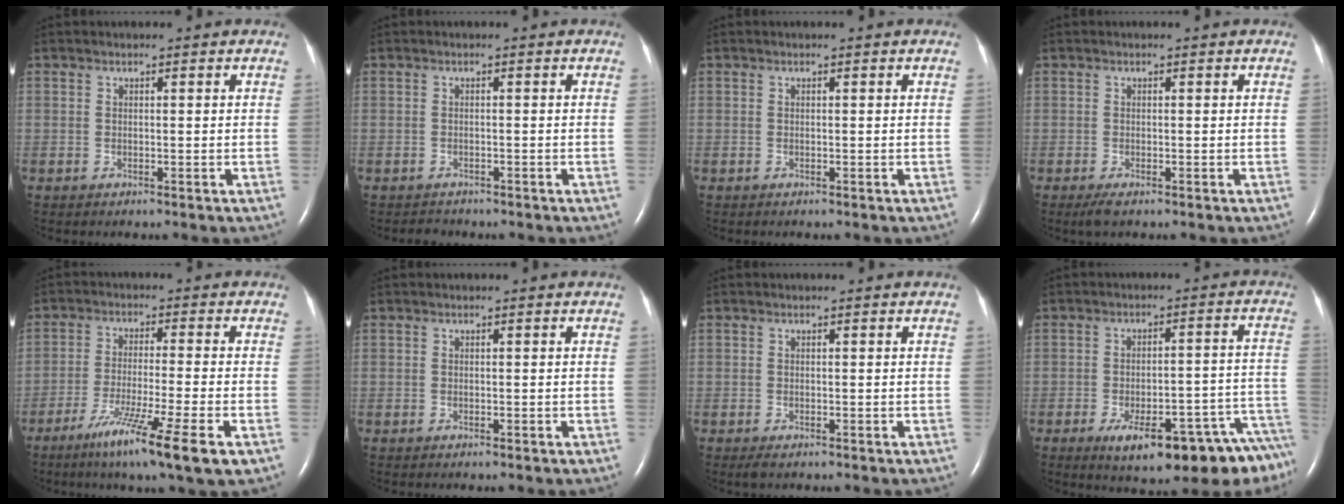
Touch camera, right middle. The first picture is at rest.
{"total": 1.2, "force": [-1.1, 0.5, -0.2], "torque": [-0.001, -0.002, -0.015]}
{"total": 0.0}
{"total": 1.6, "force": [-1.1, 0.3, 1.2], "torque": [-0.031, -0.007, -0.019]}
{"total": 12.2, "force": [-6.8, -0.8, 10.1], "torque": [-0.180, -0.038, -0.111]}
{"total": 0.0}
{"total": 1.0, "force": [-0.6, 0.3, 0.7], "torque": [-0.016, -0.003, -0.007]}
{"total": 18.2, "force": [-13.4, 3.3, 11.9], "torque": [-0.075, 0.032, -0.173]}